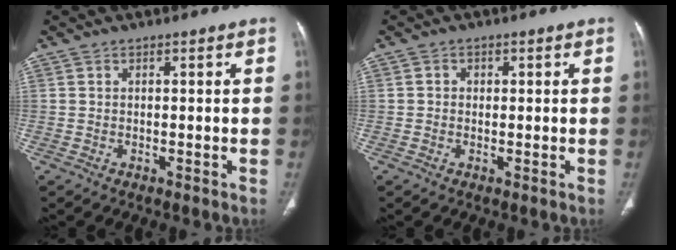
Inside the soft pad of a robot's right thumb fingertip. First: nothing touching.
{"total": 1.2, "force": [0.1, 1.1, 0.4], "torque": [0.001, 0.003, 0.000]}